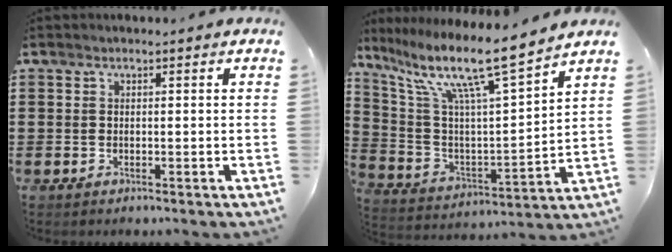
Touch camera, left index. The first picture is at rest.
{"total": 12.8, "force": [9.3, 1.1, 8.7], "torque": [-0.190, -0.058, 0.148]}